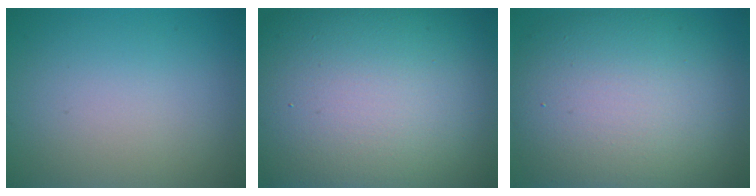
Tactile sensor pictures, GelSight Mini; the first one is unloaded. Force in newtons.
{"total": 20.5, "press": 20.5, "slide": 1.1}
{"total": 12.9, "press": 12.9, "slide": 1.1}